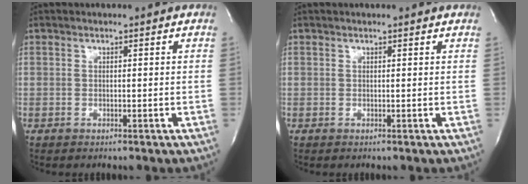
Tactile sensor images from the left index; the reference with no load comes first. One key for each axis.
{"total": 2.0, "fx": 1.8, "fy": 0.3, "fz": 0.7, "tx": -0.013, "ty": 0.019, "tz": 0.017}